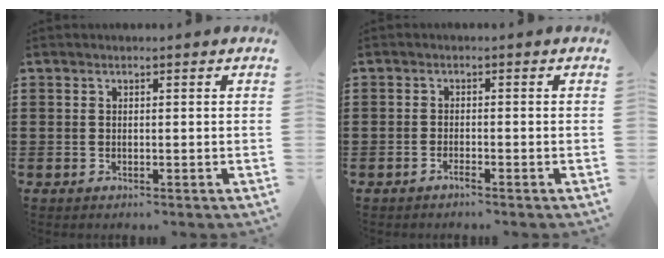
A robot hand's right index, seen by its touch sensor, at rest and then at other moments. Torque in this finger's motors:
{"motor_torque": [1.69, 0.45, 0.04, -0.01]}